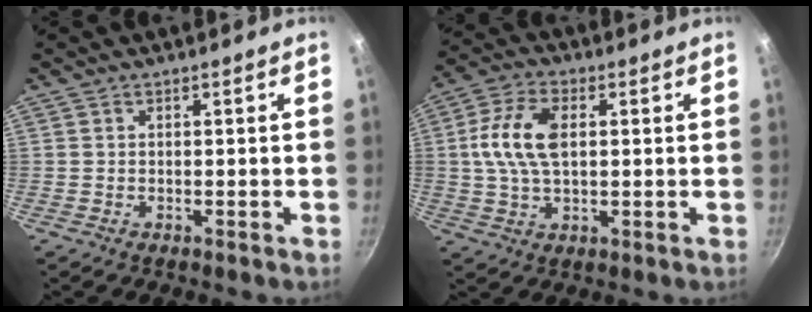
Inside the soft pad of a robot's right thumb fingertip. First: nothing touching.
{"total": 10.8, "force": [1.5, 6.0, 8.9], "torque": [-0.171, 0.015, 0.021]}